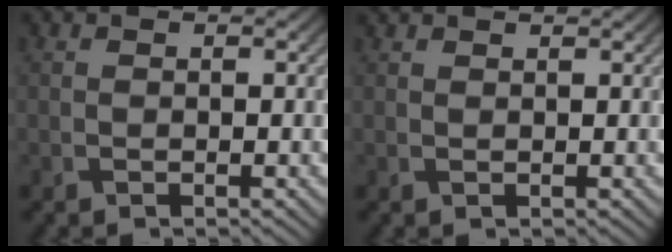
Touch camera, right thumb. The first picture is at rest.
{"total": 0.9, "force": [0.9, 0.0, 0.2], "torque": [-0.011, 0.001, 0.016]}